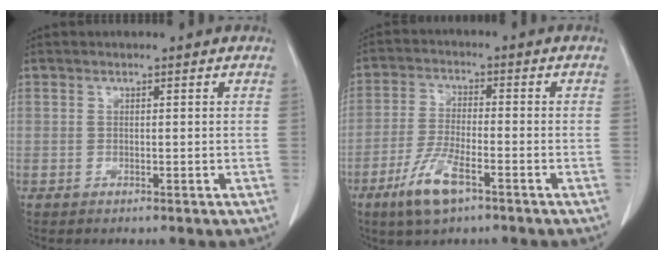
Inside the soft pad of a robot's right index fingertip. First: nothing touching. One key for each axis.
{"total": 7.7, "fx": -4.4, "fy": 1.9, "fz": 6.0, "tx": -0.126, "ty": -0.012, "tz": -0.079}